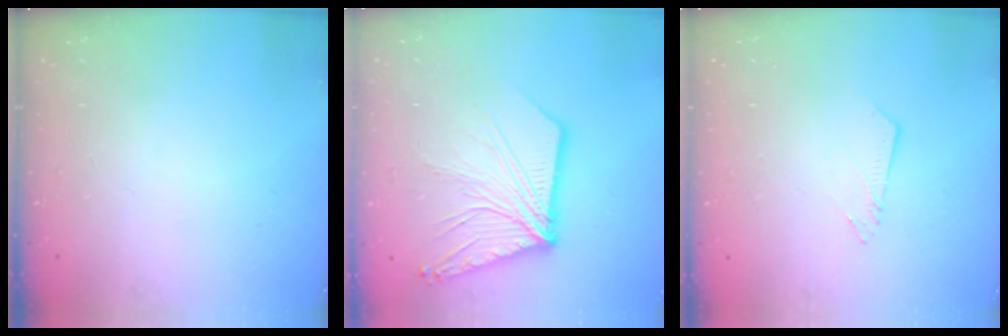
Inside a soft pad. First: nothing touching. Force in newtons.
{"total": 15.9, "press": 15.9, "slide": 1.3}
{"total": 2.9, "press": 2.9, "slide": 0.3}